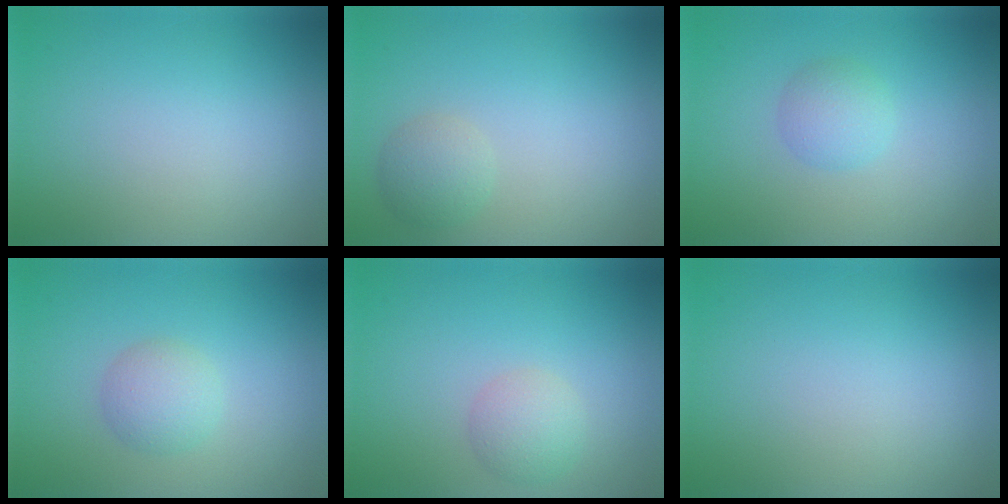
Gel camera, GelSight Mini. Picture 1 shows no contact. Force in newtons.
{"total": 2.1, "press": 2.1, "slide": 0.0}
{"total": 2.0, "press": 2.0, "slide": 0.0}
{"total": 2.4, "press": 2.4, "slide": 0.1}
{"total": 2.2, "press": 2.2, "slide": 0.1}
{"total": 0.0}